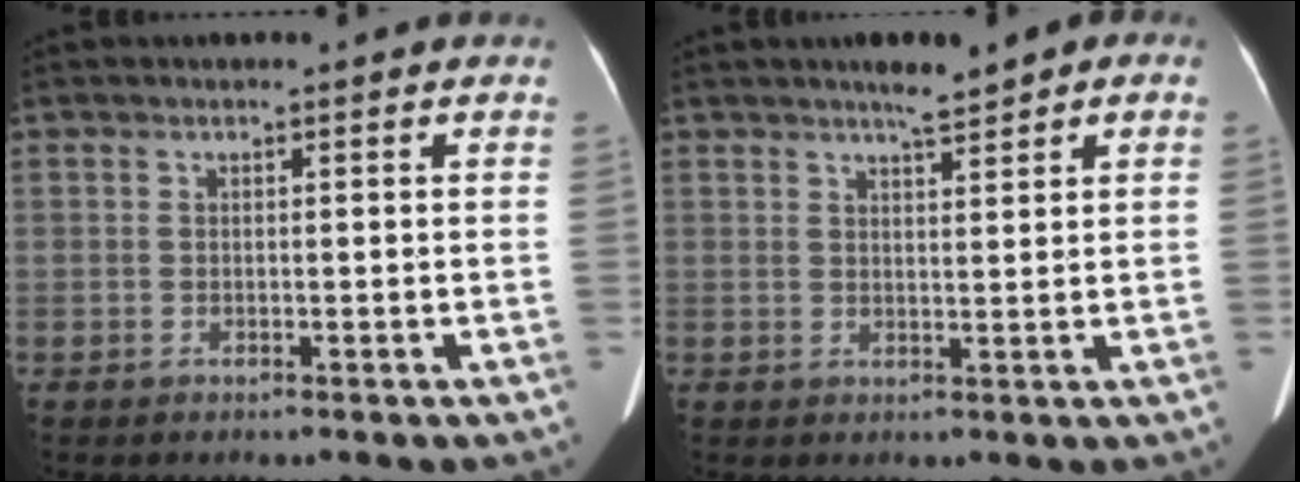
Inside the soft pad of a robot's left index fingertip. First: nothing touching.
{"total": 3.7, "force": [2.7, 0.8, 2.4], "torque": [-0.037, 0.005, 0.041]}